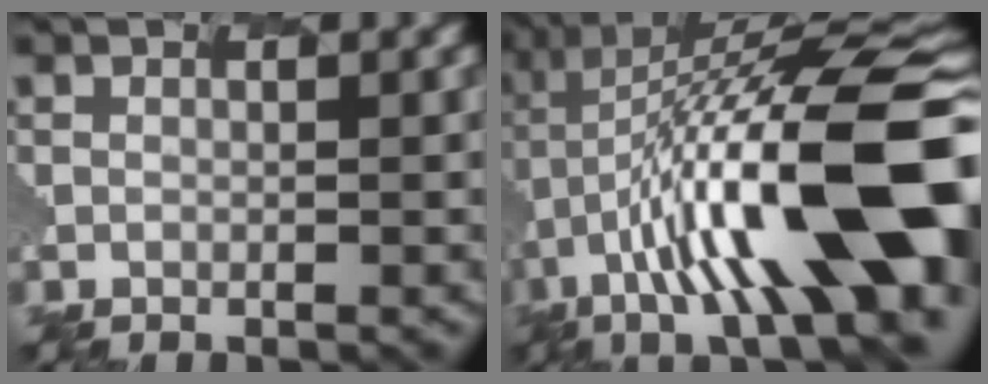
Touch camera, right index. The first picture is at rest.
{"total": 15.6, "force": [-2.6, 4.6, 14.7], "torque": [-0.261, 0.034, -0.046]}